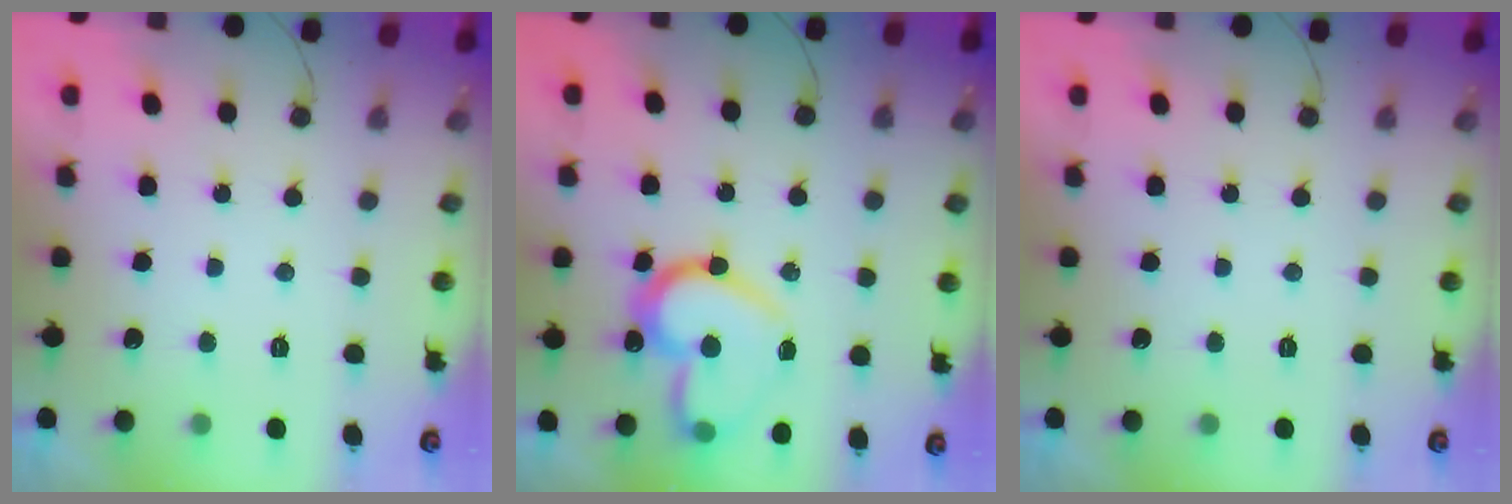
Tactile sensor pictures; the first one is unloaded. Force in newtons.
{"total": 19.9, "press": 19.8, "slide": 1.8}
{"total": 0.0}